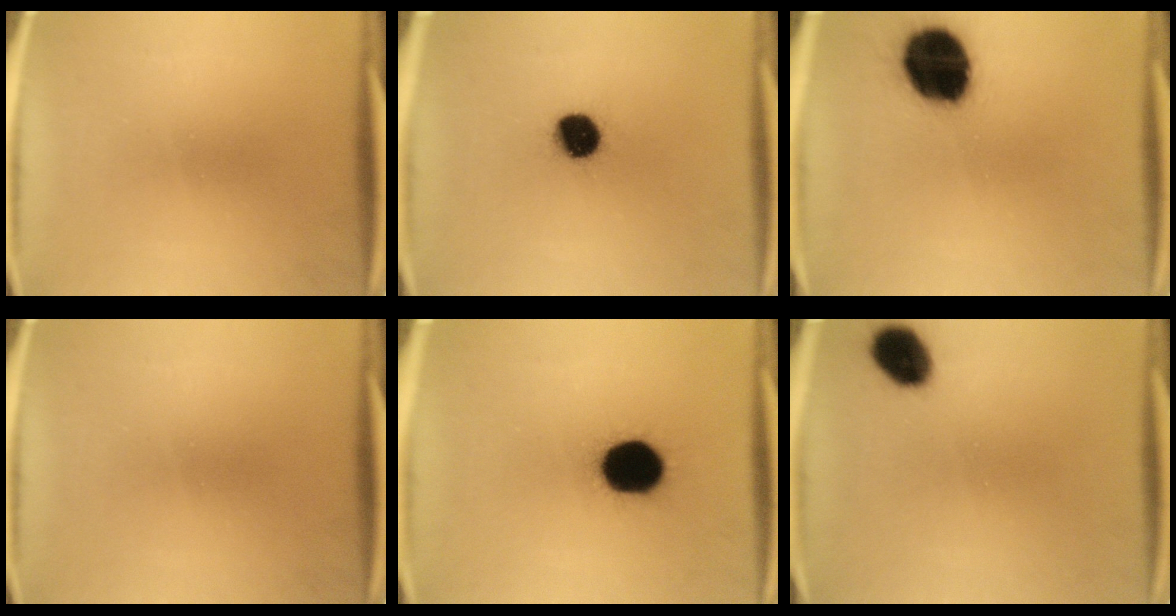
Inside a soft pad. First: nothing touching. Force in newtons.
{"total": 9.6}
{"total": 19.5}
{"total": 0.0}
{"total": 16.3}
{"total": 7.8}